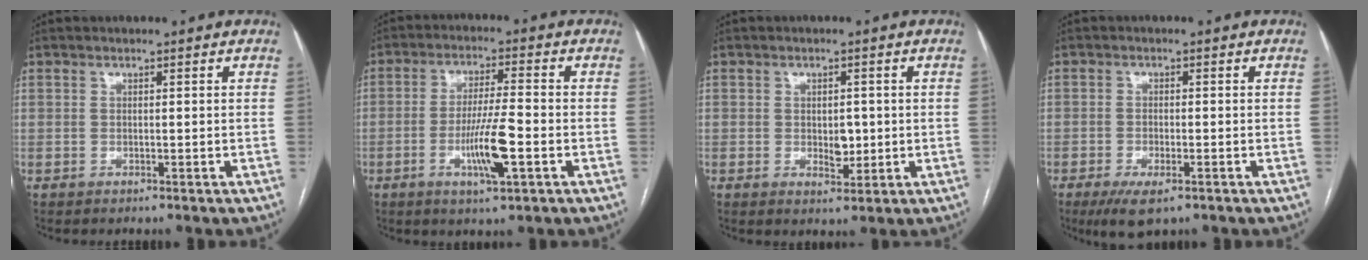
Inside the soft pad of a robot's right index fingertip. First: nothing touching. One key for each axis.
{"total": 8.4, "fx": -2.7, "fy": 0.6, "fz": 7.9, "tx": -0.148, "ty": -0.008, "tz": -0.049}
{"total": 3.2, "fx": -0.2, "fy": 1.9, "fz": 2.6, "tx": -0.034, "ty": -0.001, "tz": 0.003}
{"total": 5.2, "fx": -3.1, "fy": 1.6, "fz": 3.9, "tx": -0.071, "ty": -0.011, "tz": -0.047}